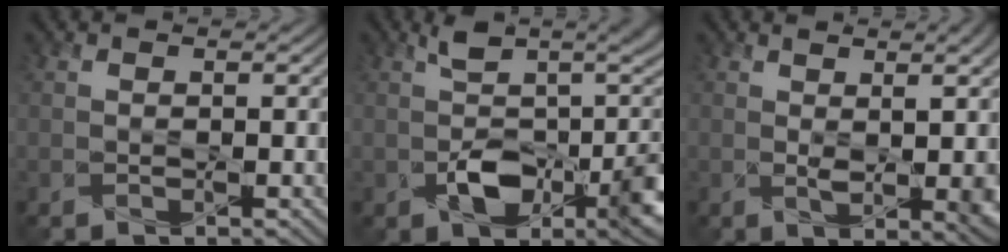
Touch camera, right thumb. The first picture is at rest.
{"total": 10.8, "force": [-0.8, 5.1, 9.4], "torque": [-0.156, -0.012, -0.013]}
{"total": 6.0, "force": [1.0, 1.8, 5.6], "torque": [-0.069, -0.003, 0.019]}